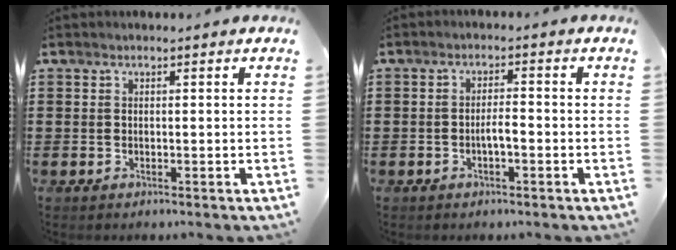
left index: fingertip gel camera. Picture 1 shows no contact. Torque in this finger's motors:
{"motor_torque": [0.09, 0.05, 0.07, 0.05]}